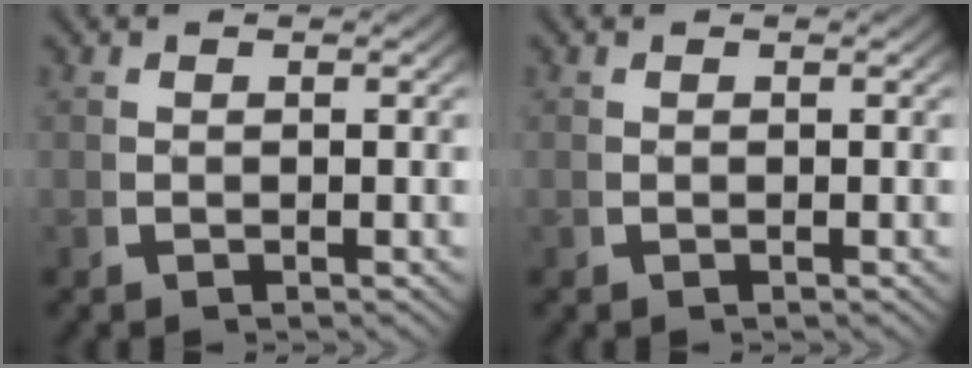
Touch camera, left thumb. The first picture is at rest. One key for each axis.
{"total": 0.0}